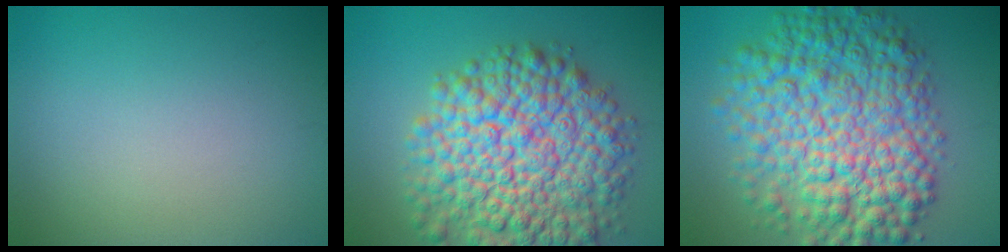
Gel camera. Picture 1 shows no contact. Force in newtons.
{"total": 12.4, "press": 12.4, "slide": 0.5}
{"total": 11.5, "press": 11.5, "slide": 0.1}